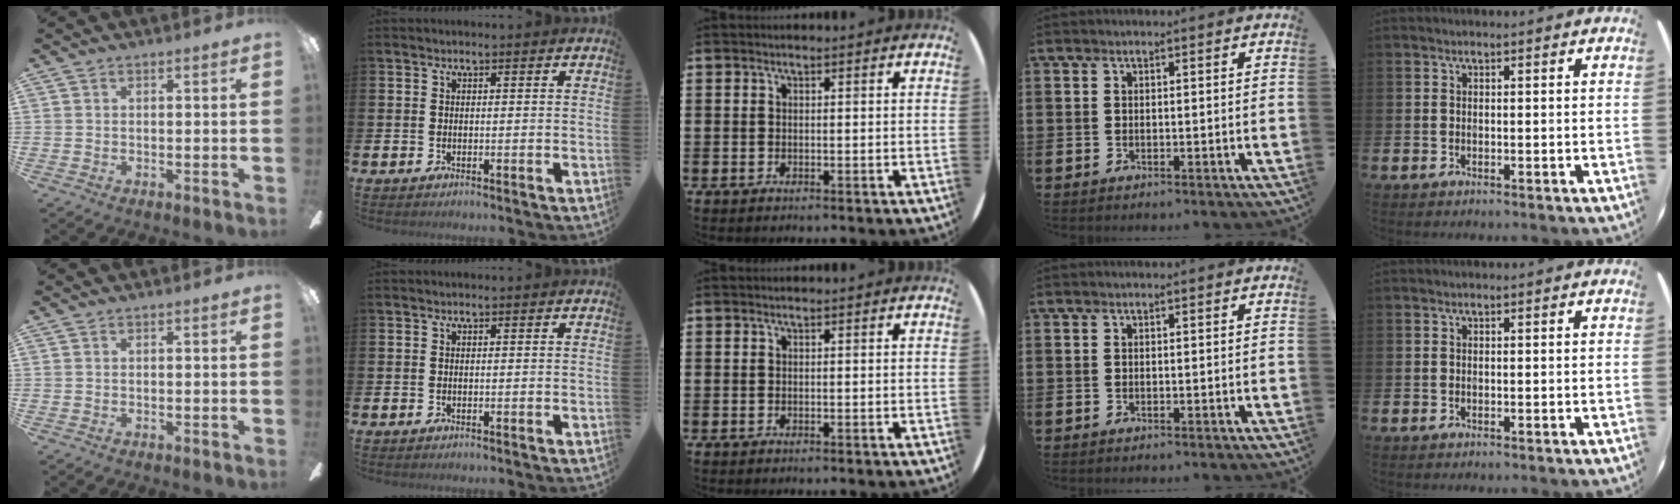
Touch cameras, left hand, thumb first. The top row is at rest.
{}